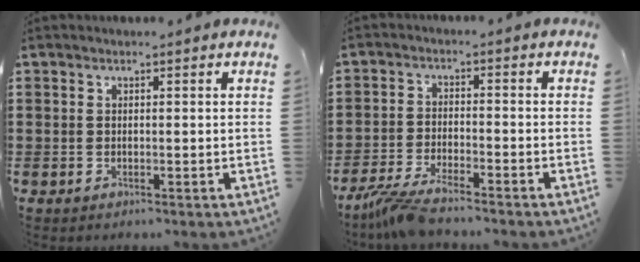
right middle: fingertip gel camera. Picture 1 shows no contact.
{"total": 4.7, "force": [-4.2, 0.1, 2.1], "torque": [-0.063, -0.017, -0.087]}